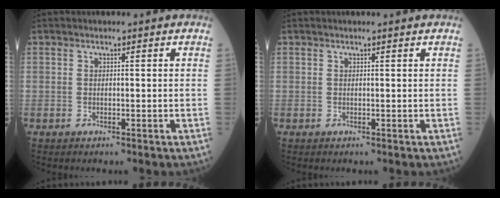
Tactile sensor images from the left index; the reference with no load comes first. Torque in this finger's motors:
{"motor_torque": [0.15, -0.09, 0.03, 0.01]}